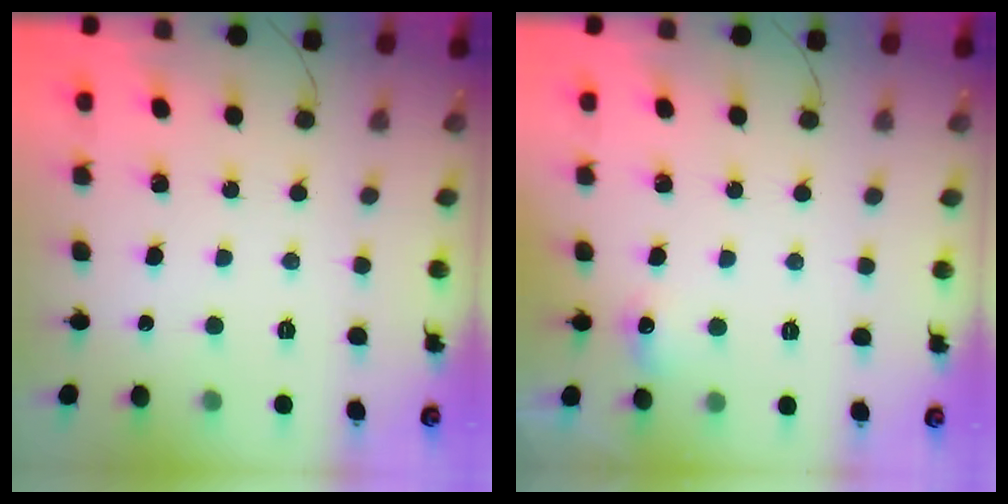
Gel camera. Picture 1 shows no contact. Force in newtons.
{"total": 5.3, "press": 5.0, "slide": 1.8}